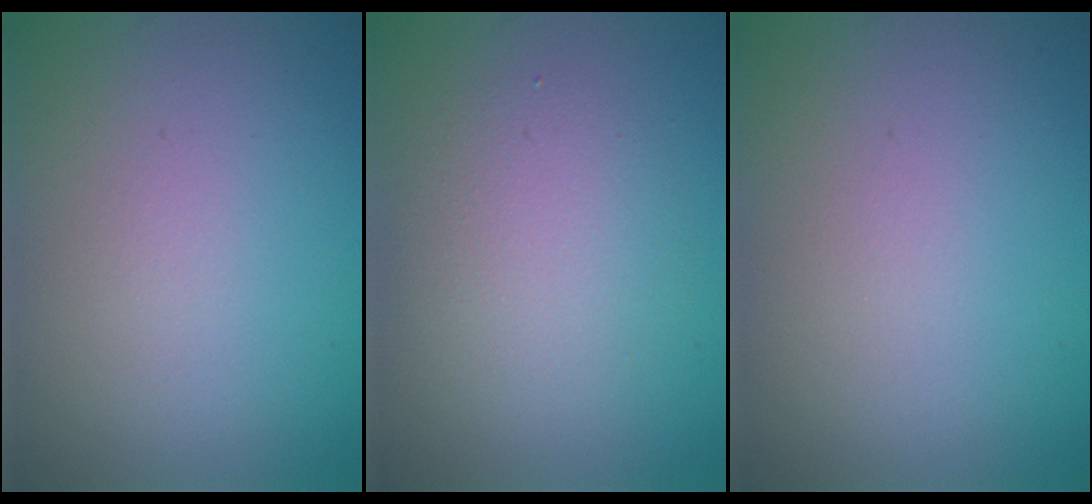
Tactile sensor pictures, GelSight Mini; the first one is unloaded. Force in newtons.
{"total": 3.5, "press": 3.5, "slide": 0.3}
{"total": 0.0}